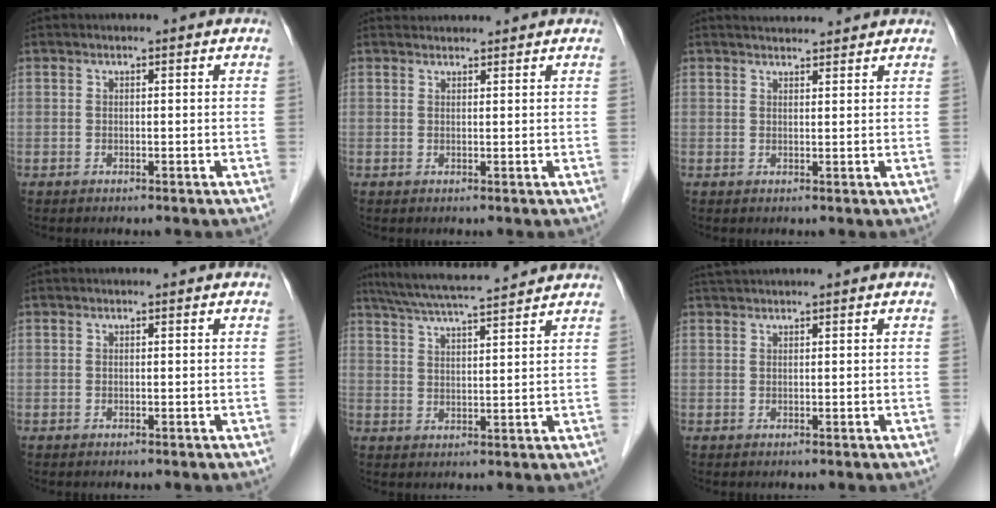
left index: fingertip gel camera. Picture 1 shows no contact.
{"total": 2.5, "force": [2.5, 0.3, 0.0], "torque": [-0.007, 0.024, 0.041]}
{"total": 4.3, "force": [4.1, 0.6, 0.8], "torque": [-0.015, 0.025, 0.059]}
{"total": 0.0}
{"total": 11.9, "force": [10.7, 0.2, 5.4], "torque": [-0.101, 0.028, 0.162]}
{"total": 1.6, "force": [1.4, -0.4, 0.5], "torque": [-0.011, 0.015, 0.034]}